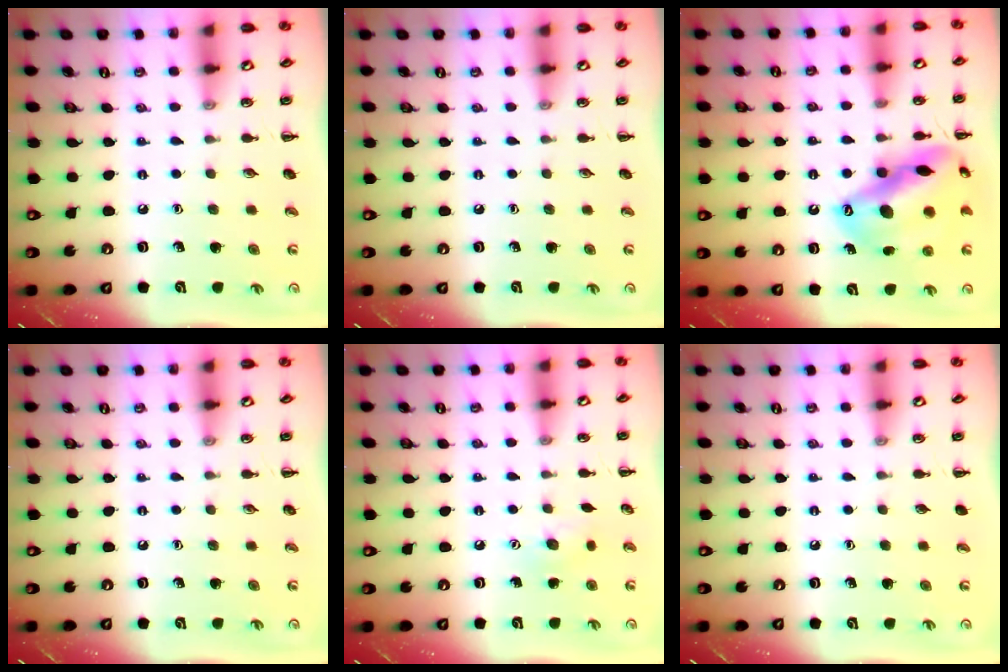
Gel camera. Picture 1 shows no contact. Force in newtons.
{"total": 0.0}
{"total": 20.7, "press": 20.5, "slide": 2.4}
{"total": 0.0}
{"total": 6.7, "press": 6.5, "slide": 1.4}
{"total": 0.0}